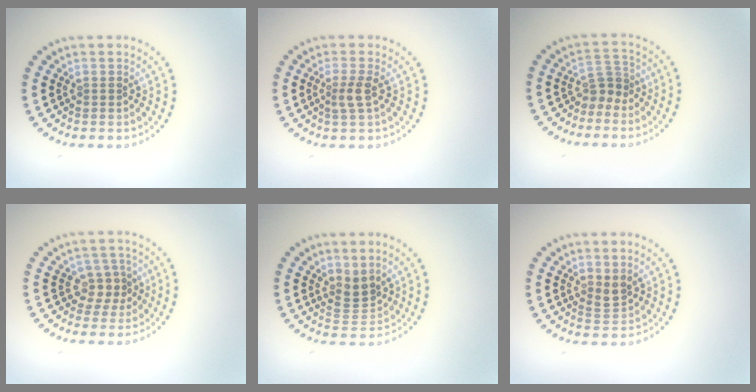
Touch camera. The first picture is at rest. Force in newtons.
{"total": 1.6, "press": 1.4, "slide": 0.8}
{"total": 2.1, "press": 1.5, "slide": 1.5}
{"total": 2.2, "press": 1.8, "slide": 1.3}
{"total": 2.3, "press": 1.6, "slide": 1.6}
{"total": 1.5, "press": 1.3, "slide": 0.8}